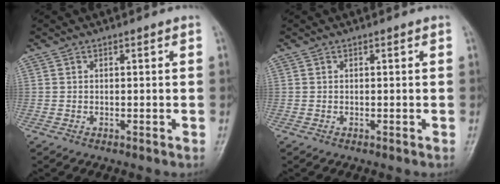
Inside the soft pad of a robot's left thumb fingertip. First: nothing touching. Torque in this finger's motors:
{"motor_torque": [-0.29, -0.26, 0.18, 0.33, -0.06]}